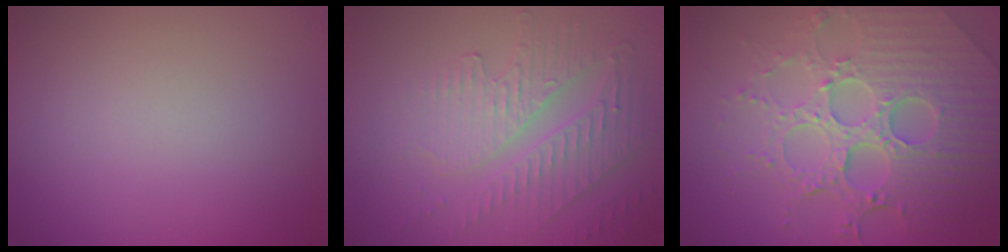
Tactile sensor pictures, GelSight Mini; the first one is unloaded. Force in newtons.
{"total": 5.0, "press": 3.4, "slide": 3.6}
{"total": 7.9, "press": 5.8, "slide": 5.4}